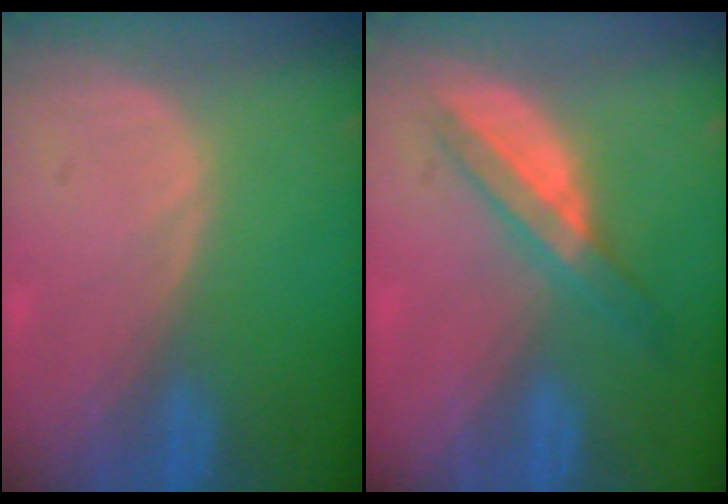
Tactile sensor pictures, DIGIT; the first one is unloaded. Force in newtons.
{"total": 5.8, "press": 5.3, "slide": 2.2}